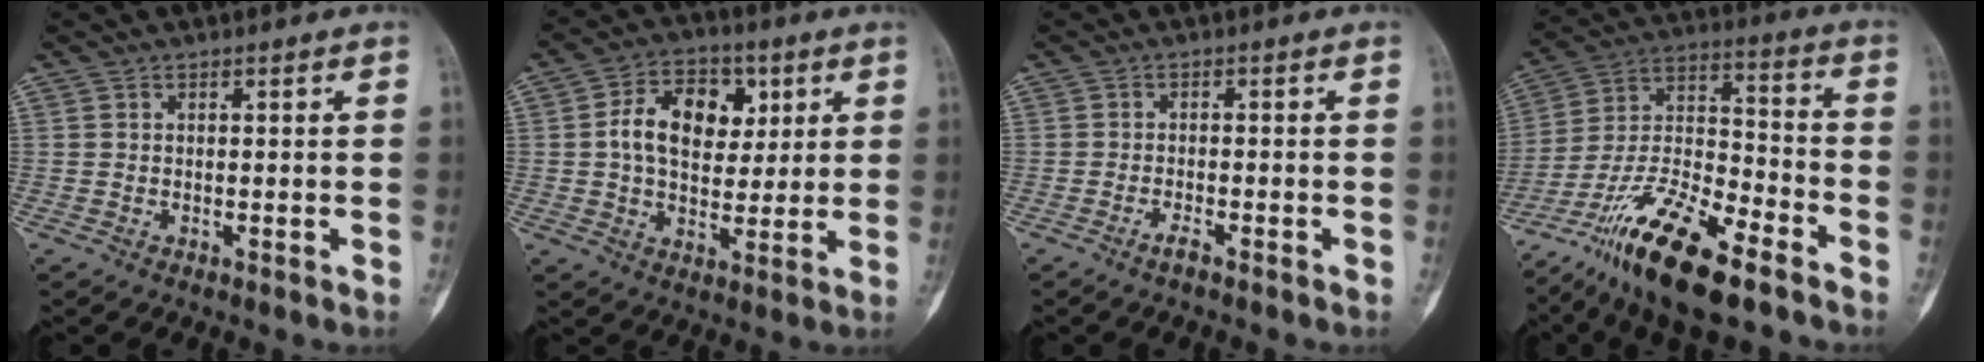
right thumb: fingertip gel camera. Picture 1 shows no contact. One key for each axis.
{"total": 12.6, "fx": 2.8, "fy": 8.7, "fz": 8.7, "tx": -0.108, "ty": 0.003, "tz": 0.041}
{"total": 1.8, "fx": -1.4, "fy": 0.4, "fz": 1.1, "tx": -0.024, "ty": 0.005, "tz": -0.029}
{"total": 20.0, "fx": -13.3, "fy": 6.1, "fz": 13.7, "tx": -0.260, "ty": 0.070, "tz": -0.239}